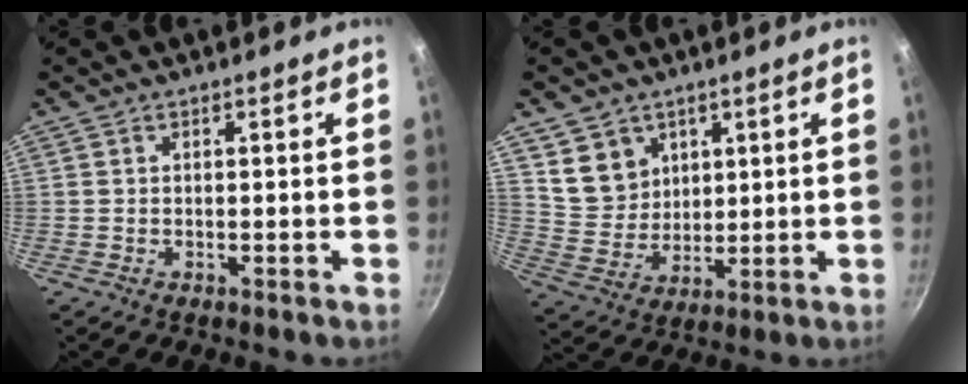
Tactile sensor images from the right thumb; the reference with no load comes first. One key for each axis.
{"total": 8.5, "fx": 4.2, "fy": 6.9, "fz": 2.6, "tx": -0.019, "ty": -0.020, "tz": 0.093}